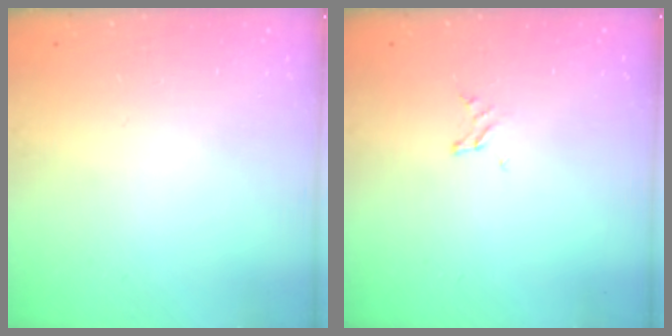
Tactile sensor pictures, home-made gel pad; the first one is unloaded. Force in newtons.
{"total": 1.2, "press": 1.2, "slide": 0.1}